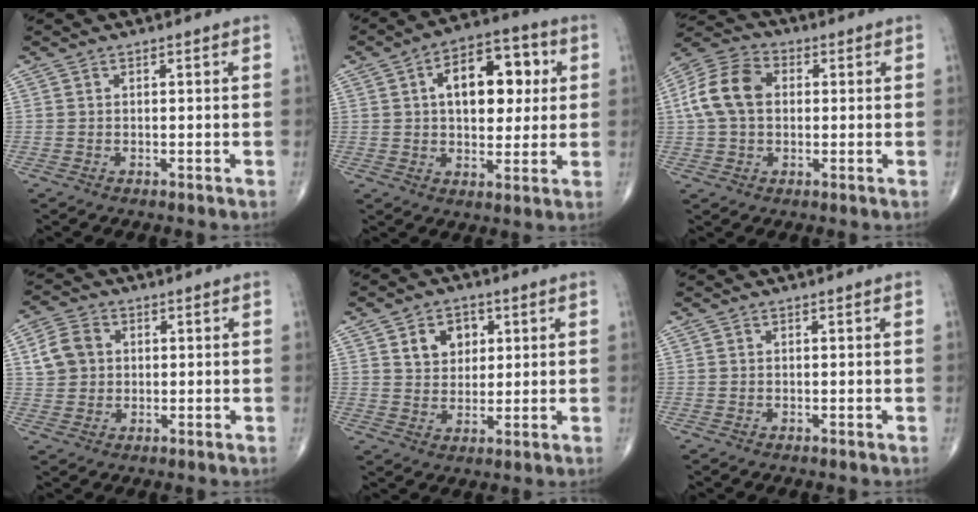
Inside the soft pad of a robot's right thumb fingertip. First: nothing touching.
{"total": 15.0, "force": [3.2, 8.7, 11.8], "torque": [-0.133, 0.013, 0.044]}
{"total": 11.4, "force": [1.2, 8.1, 8.0], "torque": [-0.157, 0.029, 0.014]}
{"total": 6.4, "force": [1.3, 5.3, 3.3], "torque": [-0.050, 0.005, 0.022]}
{"total": 7.0, "force": [2.6, 5.3, 3.7], "torque": [-0.027, -0.010, 0.043]}
{"total": 0.0}